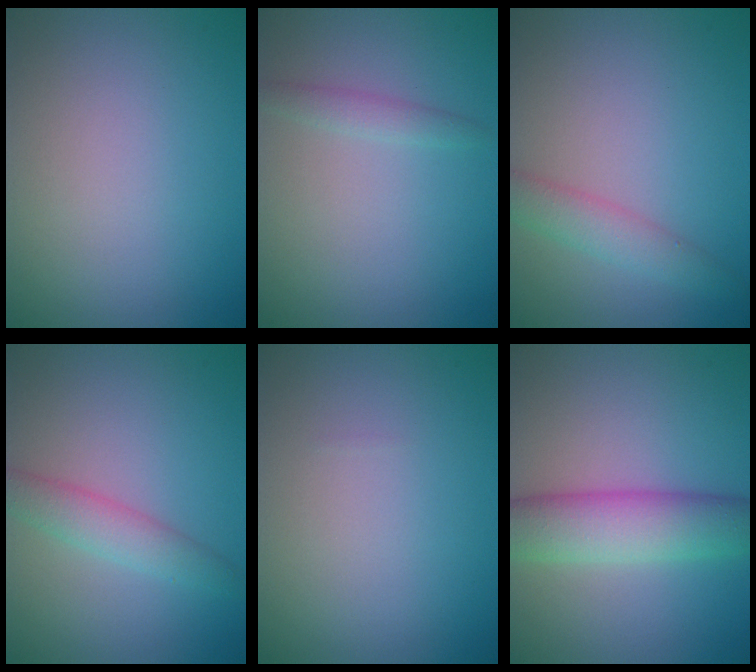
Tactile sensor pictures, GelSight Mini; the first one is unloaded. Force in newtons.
{"total": 1.2, "press": 1.2, "slide": 0.1}
{"total": 2.4, "press": 2.4, "slide": 0.1}
{"total": 2.7, "press": 2.7, "slide": 0.0}
{"total": 0.0}
{"total": 5.7, "press": 5.7, "slide": 0.2}